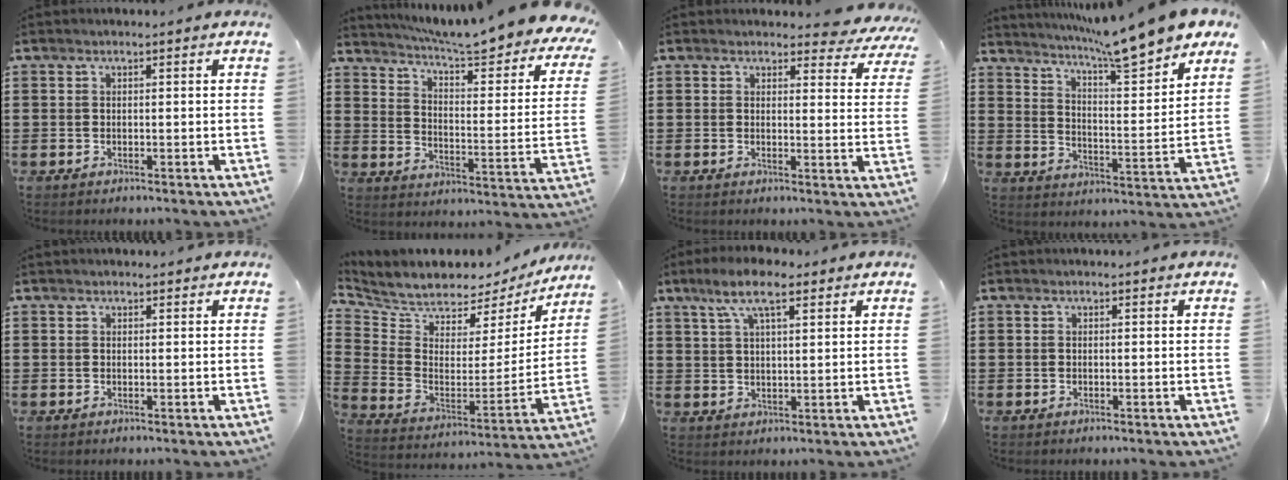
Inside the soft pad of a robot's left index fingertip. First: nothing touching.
{"total": 6.3, "force": [5.6, 0.0, 2.9], "torque": [-0.075, -0.051, 0.090]}
{"total": 3.5, "force": [3.2, 0.9, 1.2], "torque": [-0.018, -0.017, 0.055]}
{"total": 9.3, "force": [8.6, -0.7, 3.7], "torque": [-0.081, -0.065, 0.138]}
{"total": 0.9, "force": [0.8, 0.4, 0.0], "torque": [-0.001, 0.001, 0.017]}
{"total": 5.3, "force": [5.2, 1.3, 0.0], "torque": [-0.041, -0.058, 0.089]}
{"total": 7.8, "force": [4.8, 2.3, 5.7], "torque": [-0.122, 0.008, 0.085]}
{"total": 0.0}